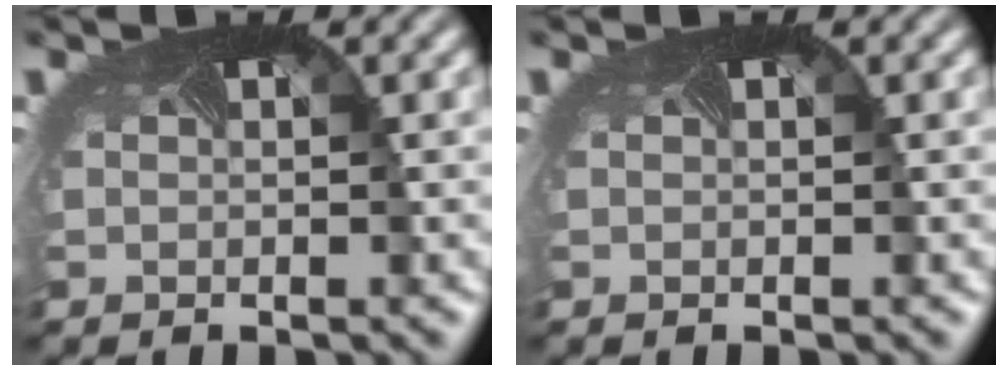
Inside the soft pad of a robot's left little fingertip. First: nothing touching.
{"total": 0.0}